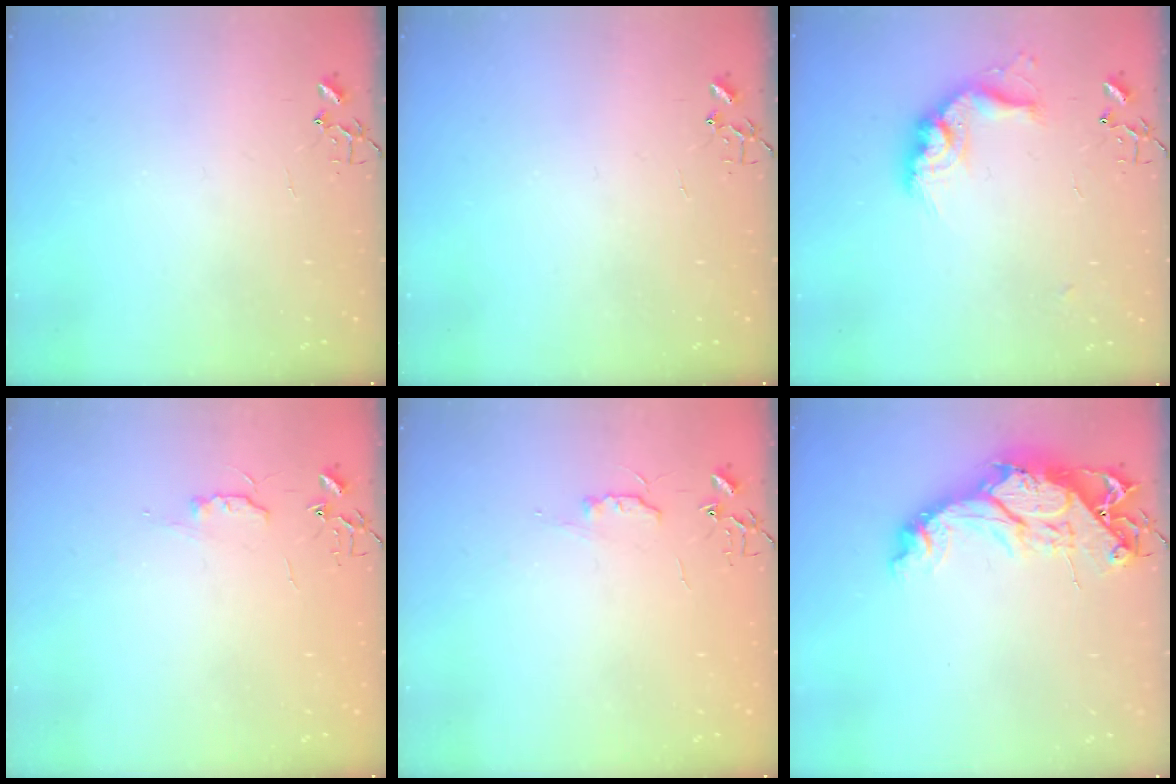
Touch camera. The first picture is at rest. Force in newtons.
{"total": 0.0}
{"total": 14.4, "press": 14.3, "slide": 0.7}
{"total": 5.0, "press": 4.9, "slide": 0.7}
{"total": 5.0, "press": 4.9, "slide": 0.7}
{"total": 15.7, "press": 15.7, "slide": 1.2}